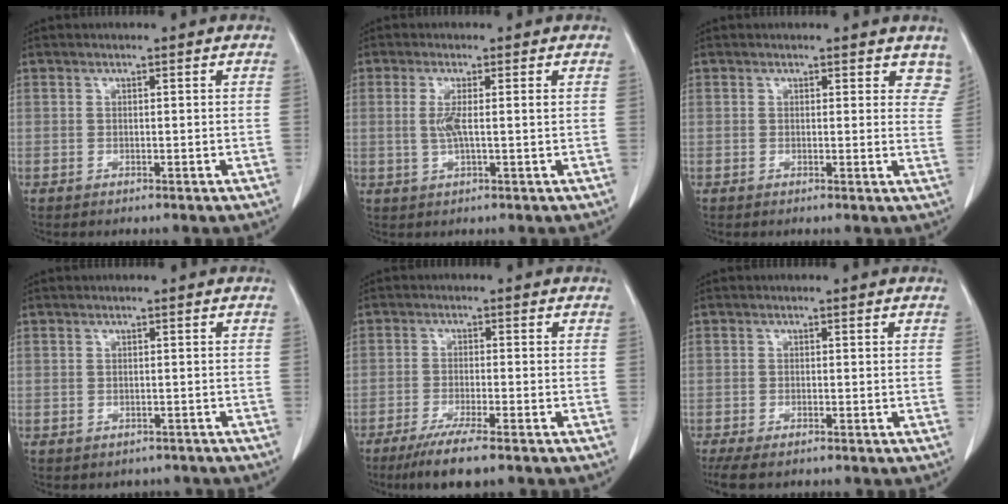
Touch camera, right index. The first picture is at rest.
{"total": 3.3, "force": [0.3, 0.1, 3.2], "torque": [-0.070, -0.003, 0.007]}
{"total": 5.4, "force": [4.6, 2.4, 1.3], "torque": [0.016, -0.013, 0.029]}
{"total": 2.7, "force": [-2.0, 1.7, 0.0], "torque": [0.000, 0.007, -0.028]}
{"total": 7.3, "force": [-5.3, 0.3, 5.0], "torque": [-0.085, -0.018, -0.086]}
{"total": 5.6, "force": [-4.4, 1.6, 3.1], "torque": [-0.054, -0.011, -0.069]}